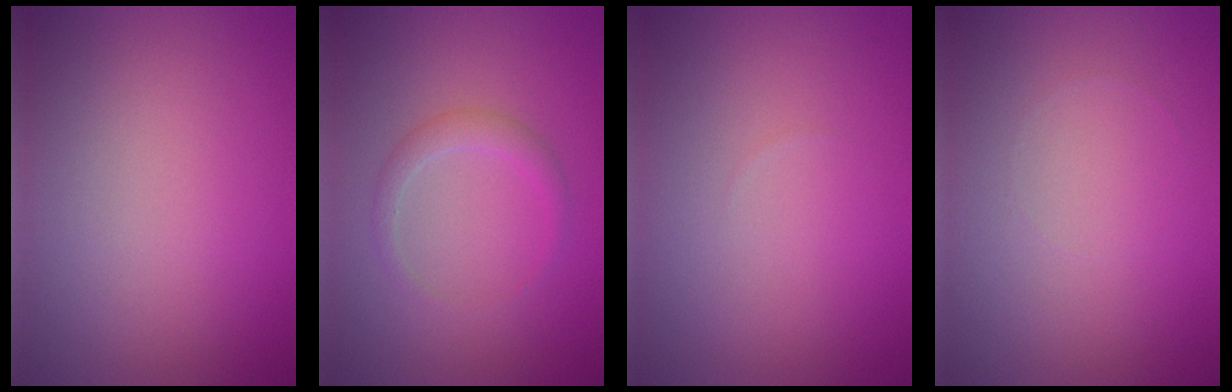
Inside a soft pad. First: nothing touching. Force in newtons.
{"total": 1.6, "press": 1.6, "slide": 0.1}
{"total": 0.0}
{"total": 0.0}